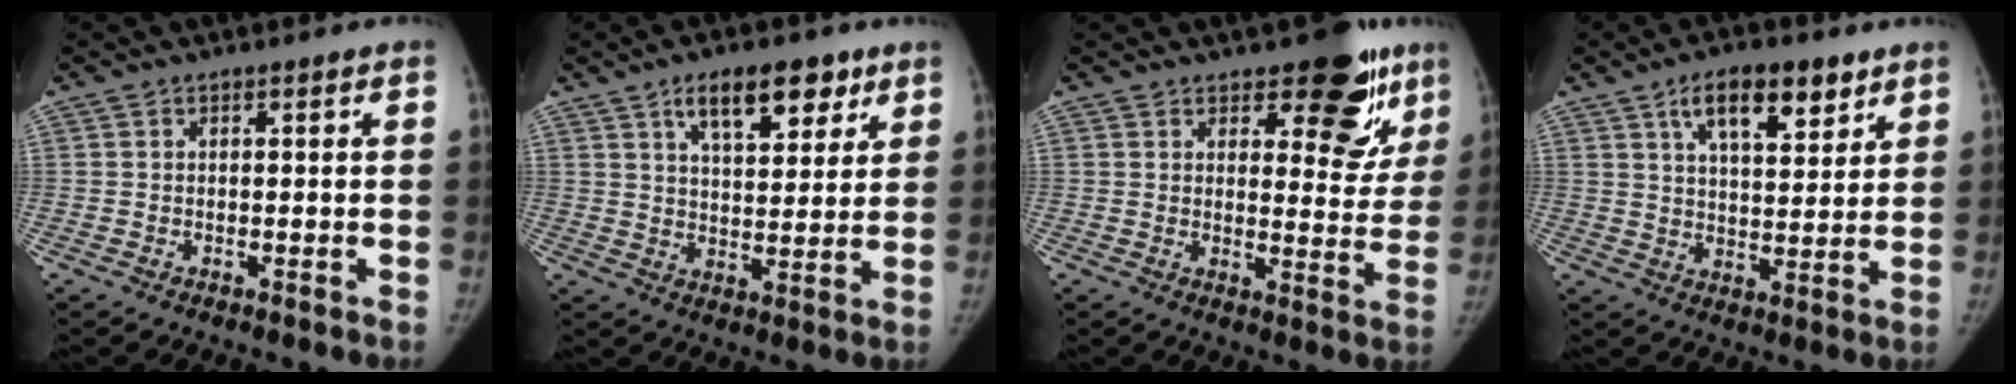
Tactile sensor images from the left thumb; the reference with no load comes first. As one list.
[{"total": 11.2, "force": [6.5, 5.2, 7.6], "torque": [-0.089, -0.025, 0.105]}, {"total": 12.7, "force": [7.6, 5.8, 8.3], "torque": [-0.046, -0.042, 0.099]}, {"total": 11.6, "force": [6.7, 5.0, 8.1], "torque": [-0.102, -0.027, 0.109]}]